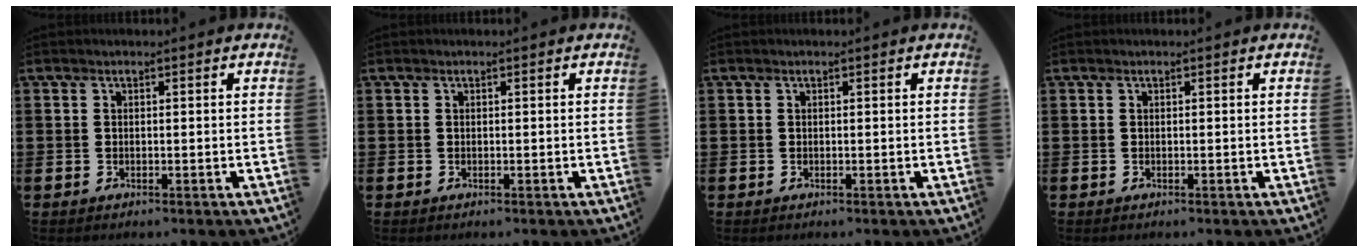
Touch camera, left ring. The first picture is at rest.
{"total": 0.0}
{"total": 0.0}
{"total": 0.0}